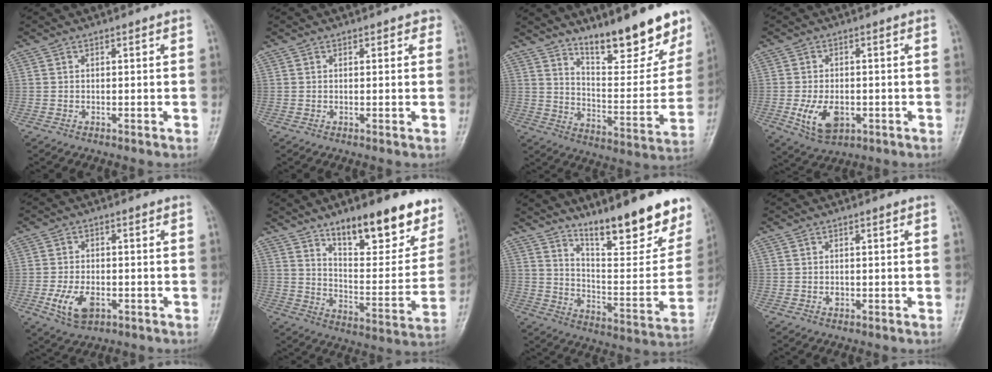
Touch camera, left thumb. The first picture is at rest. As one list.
[{"total": 1.2, "force": [0.8, 0.8, 0.6], "torque": [0.008, -0.002, 0.004]}, {"total": 17.6, "force": [13.1, 4.8, 10.8], "torque": [-0.109, -0.095, 0.206]}, {"total": 7.6, "force": [-2.0, 4.7, 5.6], "torque": [-0.097, -0.004, -0.027]}, {"total": 6.7, "force": [-2.2, 3.9, 4.9], "torque": [-0.095, 0.000, -0.036]}, {"total": 21.0, "force": [13.9, 7.7, 13.8], "torque": [-0.133, -0.074, 0.209]}, {"total": 21.7, "force": [15.4, 5.7, 14.1], "torque": [-0.160, -0.095, 0.239]}, {"total": 0.8, "force": [0.0, 0.7, 0.5], "torque": [-0.005, 0.000, 0.000]}]